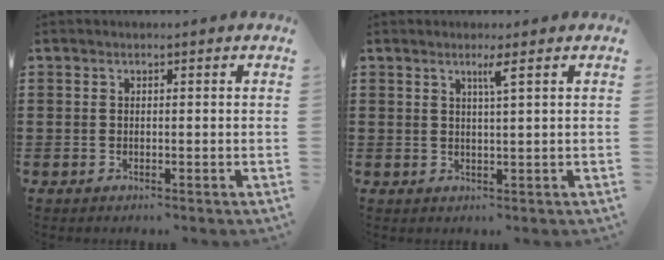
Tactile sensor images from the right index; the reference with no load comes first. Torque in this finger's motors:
{"motor_torque": [0.35, -0.14, 0.06, 0.04]}